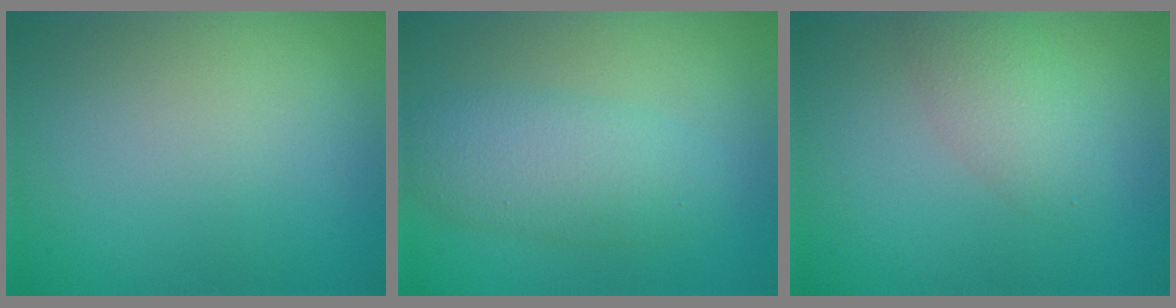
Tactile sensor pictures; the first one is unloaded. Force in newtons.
{"total": 4.4, "press": 4.4, "slide": 0.3}
{"total": 2.8, "press": 2.8, "slide": 0.0}